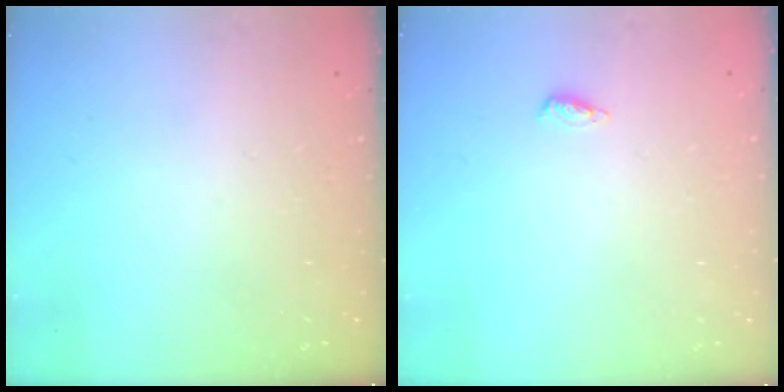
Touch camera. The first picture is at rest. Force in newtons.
{"total": 4.9, "press": 4.4, "slide": 2.0}